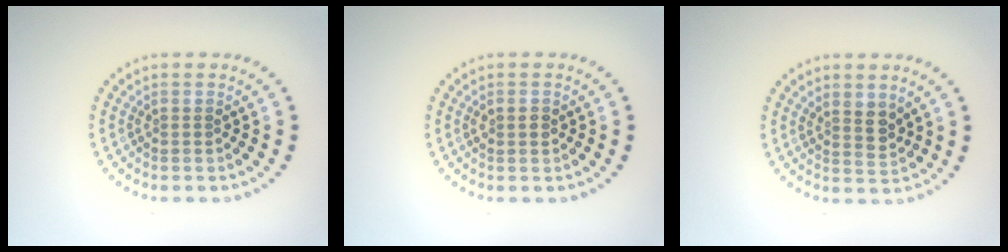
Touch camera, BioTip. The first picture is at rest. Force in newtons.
{"total": 1.2, "press": 1.2, "slide": 0.1}
{"total": 2.1, "press": 1.8, "slide": 1.1}